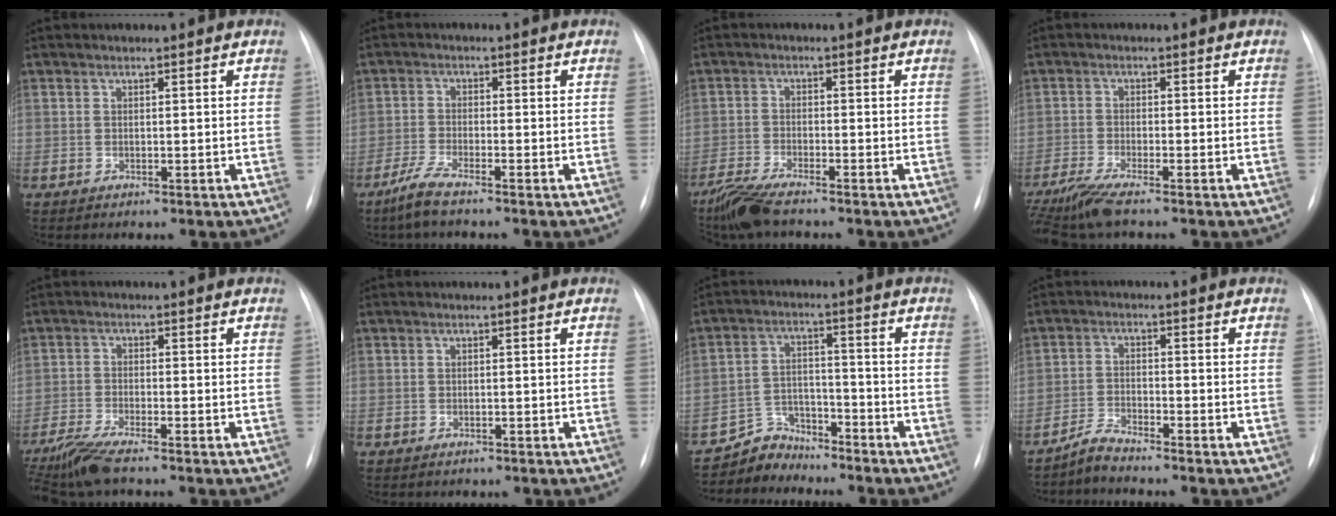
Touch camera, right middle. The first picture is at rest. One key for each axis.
{"total": 3.9, "fx": -3.1, "fy": 0.1, "fz": 2.3, "tx": -0.061, "ty": -0.009, "tz": -0.069}
{"total": 6.5, "fx": -5.5, "fy": 0.6, "fz": 3.5, "tx": -0.073, "ty": -0.022, "tz": -0.104}
{"total": 6.9, "fx": -5.6, "fy": -0.1, "fz": 4.1, "tx": -0.080, "ty": -0.020, "tz": -0.101}
{"total": 7.3, "fx": -6.1, "fy": 0.3, "fz": 4.1, "tx": -0.084, "ty": -0.021, "tz": -0.111}
{"total": 0.7, "fx": -0.5, "fy": 0.4, "fz": 0.0, "tx": -0.009, "ty": 0.000, "tz": -0.006}
{"total": 5.8, "fx": -5.3, "fy": 2.0, "fz": -1.3, "tx": 0.029, "ty": 0.017, "tz": -0.099}
{"total": 3.1, "fx": -3.1, "fy": -0.1, "fz": 0.4, "tx": -0.013, "ty": -0.014, "tz": -0.064}